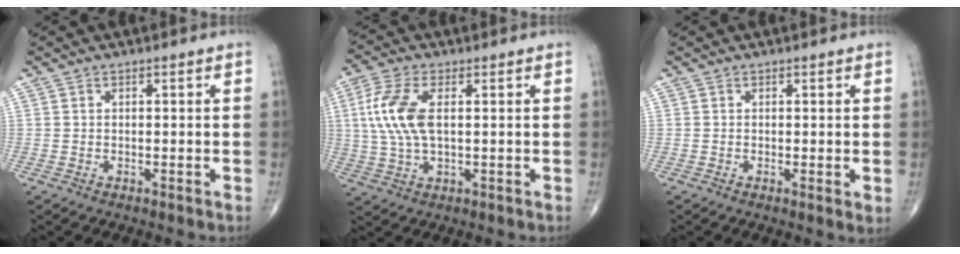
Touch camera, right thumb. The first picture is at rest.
{"total": 10.0, "force": [1.6, 4.7, 8.7], "torque": [-0.208, 0.005, 0.031]}
{"total": 1.7, "force": [-0.1, 0.3, 1.6], "torque": [-0.031, -0.007, -0.006]}